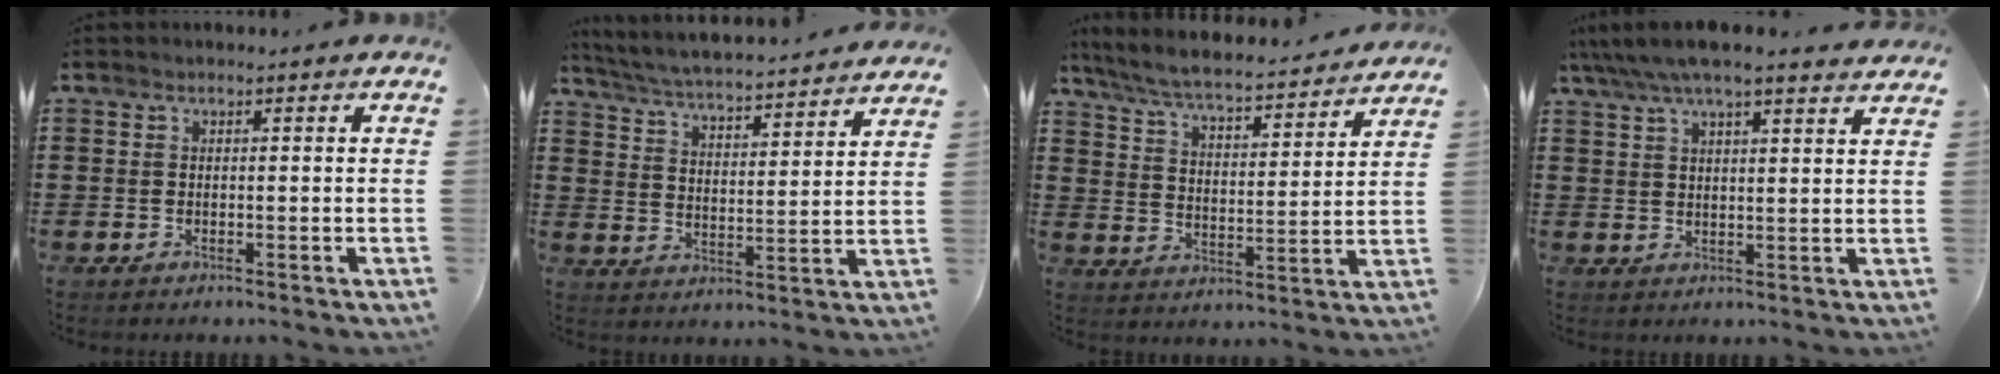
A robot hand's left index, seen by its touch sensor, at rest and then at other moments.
{"total": 4.5, "force": [4.4, -0.4, 1.0], "torque": [-0.042, -0.037, 0.069]}
{"total": 5.9, "force": [5.5, 0.2, 1.9], "torque": [-0.063, -0.040, 0.091]}
{"total": 5.0, "force": [4.3, 1.0, 2.4], "torque": [-0.059, -0.010, 0.076]}